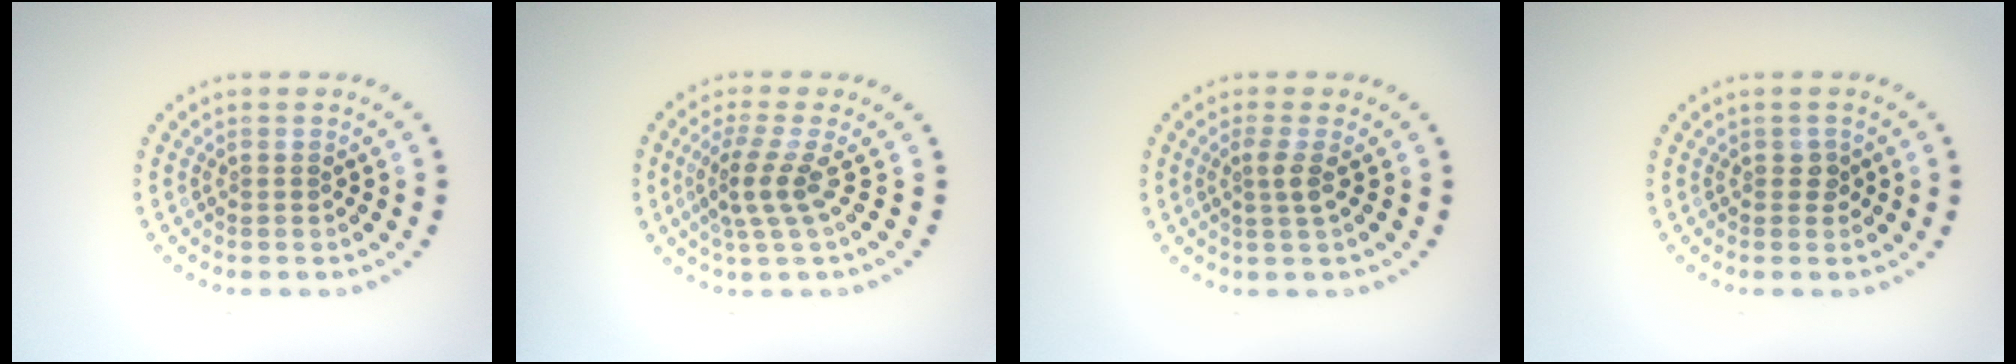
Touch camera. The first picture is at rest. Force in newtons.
{"total": 2.9, "press": 2.0, "slide": 2.2}
{"total": 1.5, "press": 1.1, "slide": 1.0}
{"total": 1.0, "press": 0.9, "slide": 0.5}